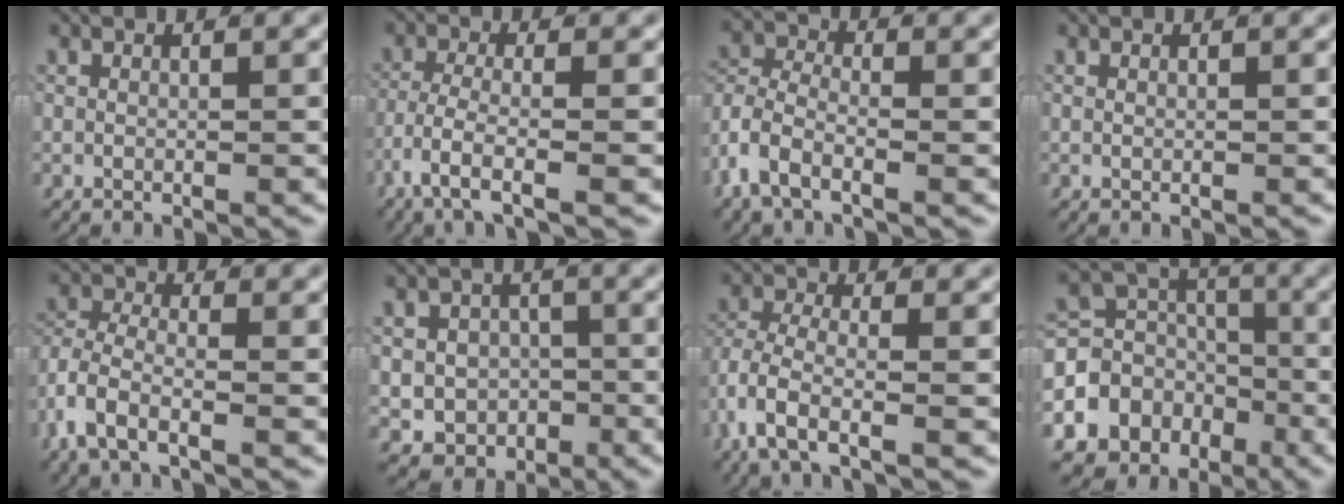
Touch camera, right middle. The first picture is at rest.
{"total": 4.8, "force": [-2.8, 1.2, 3.8], "torque": [-0.083, -0.019, -0.041]}
{"total": 5.9, "force": [-1.1, 4.5, 3.6], "torque": [-0.101, -0.016, -0.025]}
{"total": 0.0}
{"total": 5.0, "force": [-1.4, 3.4, 3.4], "torque": [-0.100, -0.026, -0.018]}
{"total": 9.0, "force": [-4.7, 7.5, 1.8], "torque": [-0.034, -0.040, -0.082]}
{"total": 4.4, "force": [-1.7, 2.3, 3.3], "torque": [-0.099, -0.033, -0.020]}
{"total": 17.2, "force": [-6.7, 13.9, 7.5], "torque": [-0.138, -0.057, -0.109]}